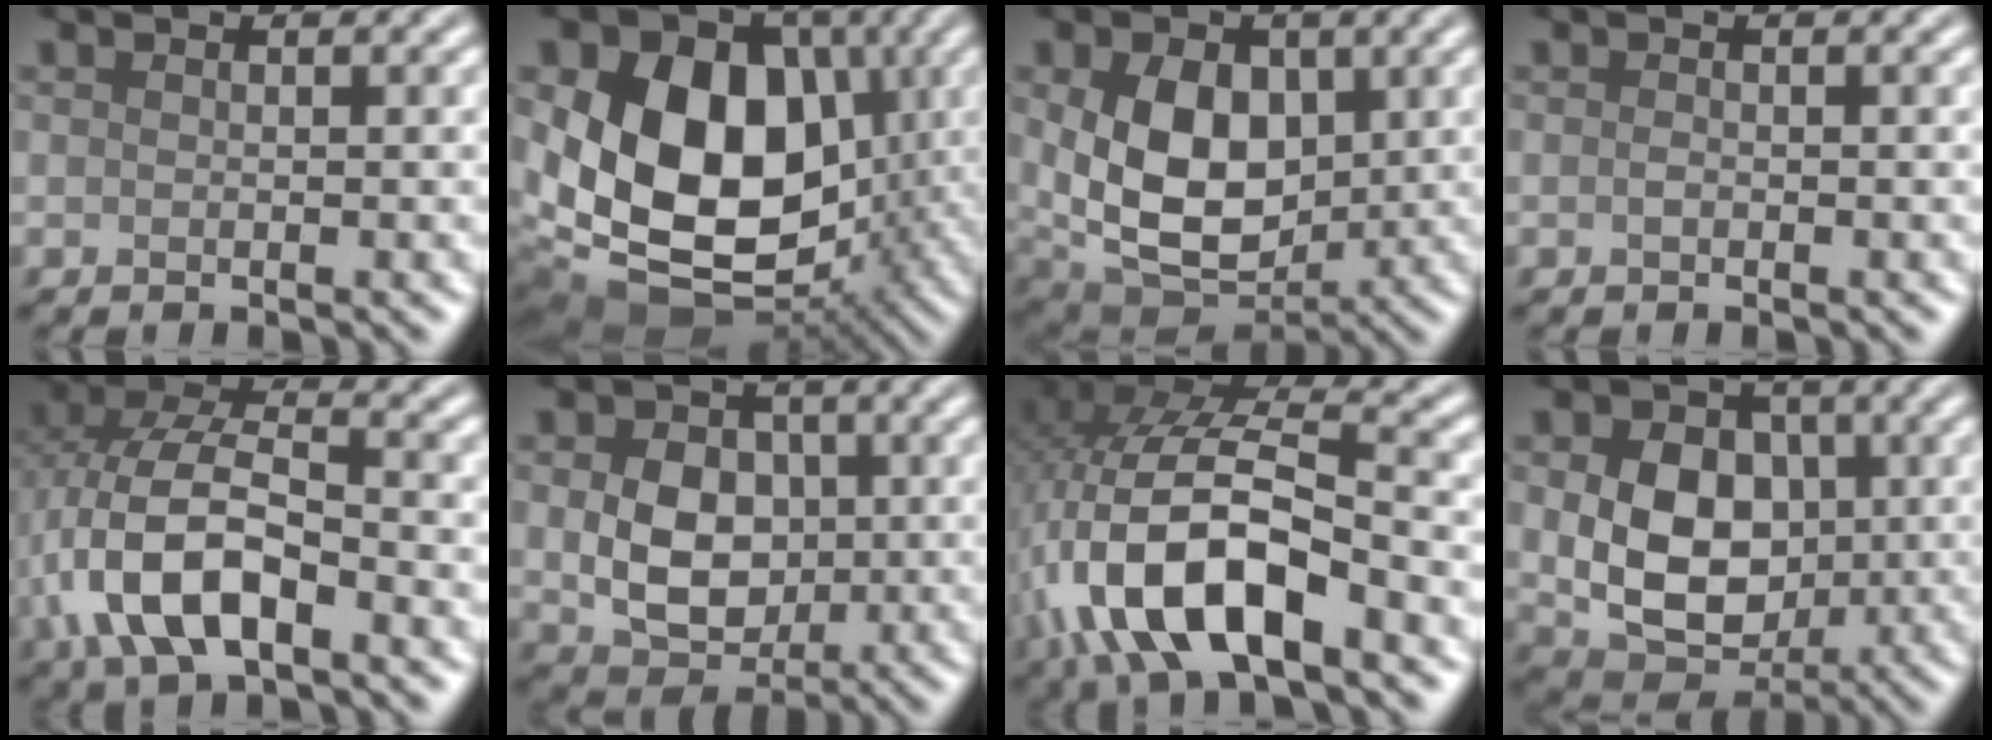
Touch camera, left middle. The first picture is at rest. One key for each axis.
{"total": 17.7, "fx": 0.2, "fy": 12.8, "fz": 12.2, "tx": -0.195, "ty": -0.004, "tz": 0.006}
{"total": 9.8, "fx": 0.9, "fy": 6.8, "fz": 7.0, "tx": -0.143, "ty": -0.015, "tz": 0.020}
{"total": 0.5, "fx": -0.2, "fy": 0.3, "fz": 0.4, "tx": -0.010, "ty": 0.001, "tz": -0.003}
{"total": 9.4, "fx": -2.8, "fy": 4.7, "fz": 7.6, "tx": -0.166, "ty": 0.007, "tz": -0.063}
{"total": 6.6, "fx": 0.1, "fy": 5.1, "fz": 4.2, "tx": -0.080, "ty": -0.007, "tz": 0.006}
{"total": 12.5, "fx": -4.5, "fy": 5.4, "fz": 10.3, "tx": -0.216, "ty": 0.002, "tz": -0.085}
{"total": 9.4, "fx": 0.4, "fy": 7.1, "fz": 6.2, "tx": -0.114, "ty": -0.017, "tz": 0.012}